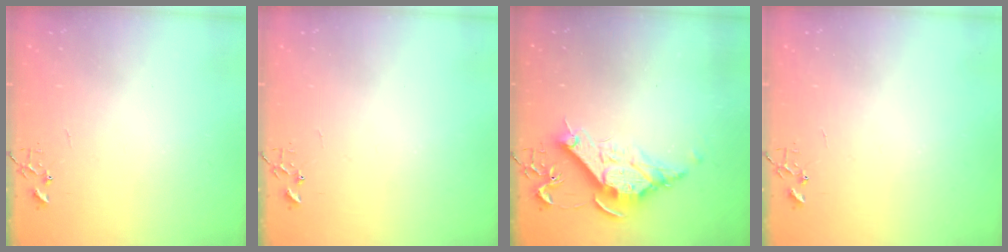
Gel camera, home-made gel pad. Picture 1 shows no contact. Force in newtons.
{"total": 0.0}
{"total": 10.8, "press": 10.8, "slide": 0.3}
{"total": 0.0}